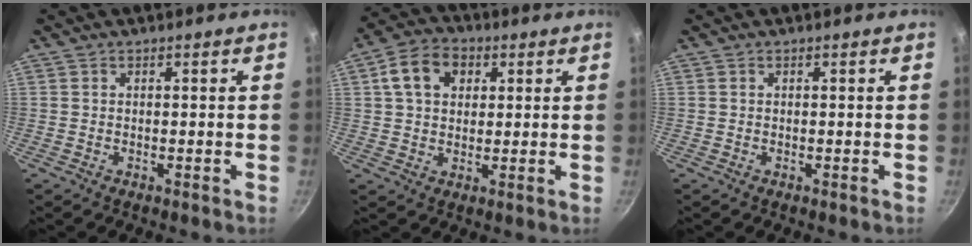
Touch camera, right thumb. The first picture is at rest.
{"total": 9.3, "force": [2.9, 6.9, 5.6], "torque": [-0.080, 0.011, 0.038]}
{"total": 0.0}